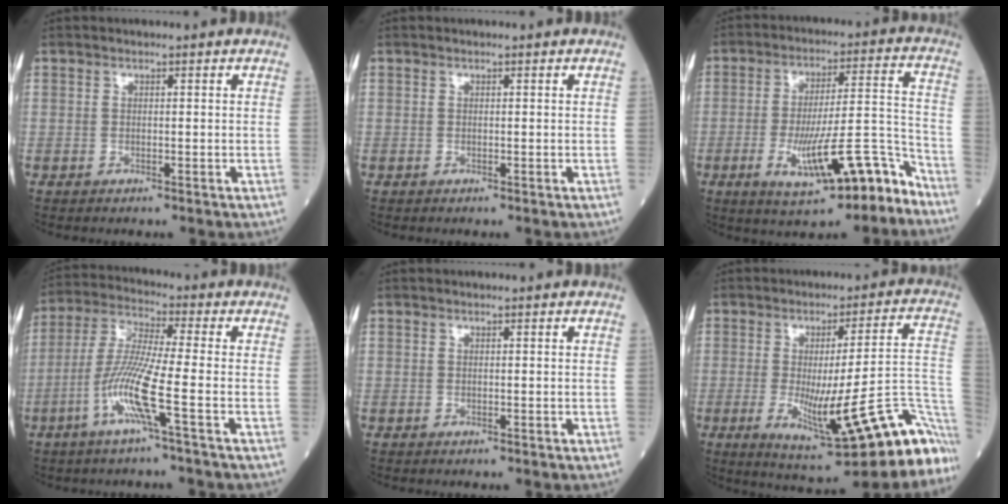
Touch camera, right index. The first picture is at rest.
{"total": 0.0}
{"total": 14.2, "force": [-7.9, 2.7, 11.5], "torque": [-0.186, 0.015, -0.121]}
{"total": 9.7, "force": [-3.7, -0.8, 8.9], "torque": [-0.187, -0.004, -0.081]}
{"total": 0.0}
{"total": 20.0, "force": [-10.6, 1.7, 16.9], "torque": [-0.142, 0.004, -0.152]}